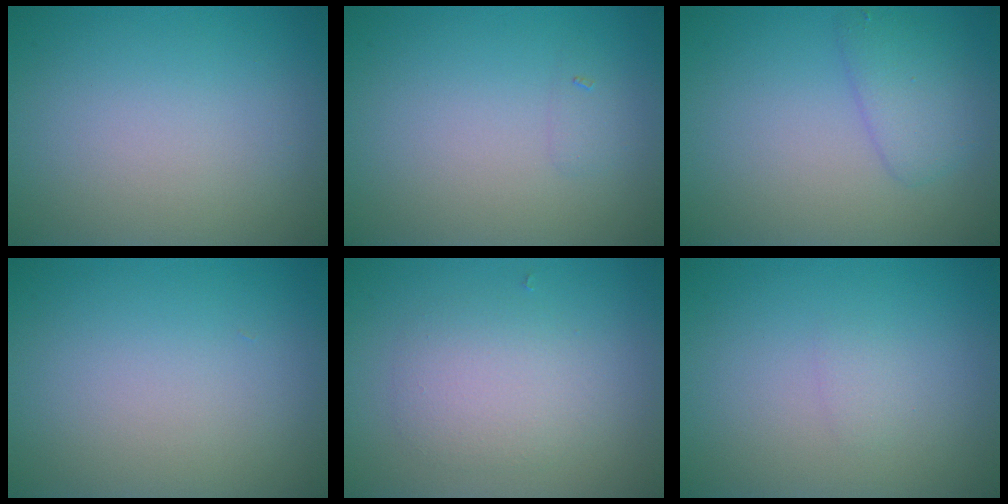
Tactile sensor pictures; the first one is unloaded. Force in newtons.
{"total": 0.6, "press": 0.6, "slide": 0.0}
{"total": 2.5, "press": 2.5, "slide": 0.2}
{"total": 0.0}
{"total": 3.0, "press": 3.0, "slide": 0.1}
{"total": 0.7, "press": 0.7, "slide": 0.0}